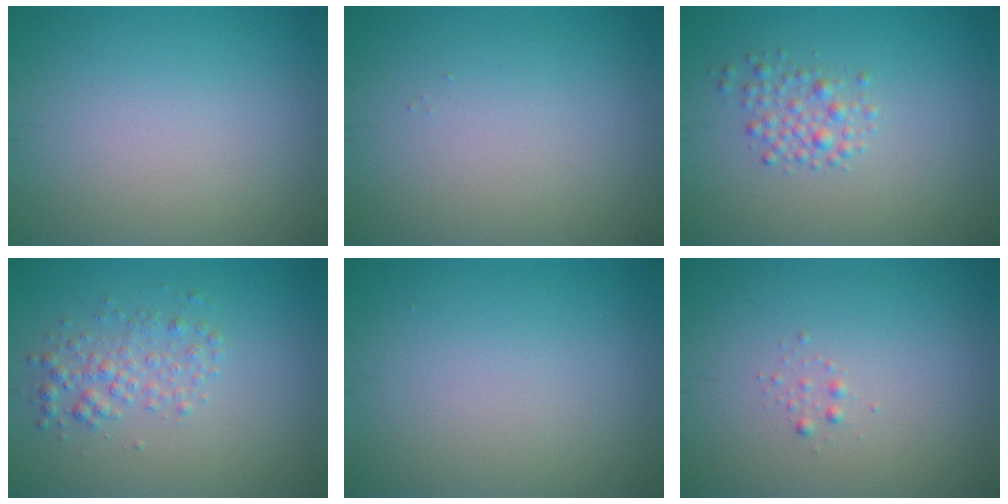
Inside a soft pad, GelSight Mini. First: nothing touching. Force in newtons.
{"total": 0.0}
{"total": 2.0, "press": 2.0, "slide": 0.0}
{"total": 2.3, "press": 2.3, "slide": 0.1}
{"total": 0.0}
{"total": 0.6, "press": 0.6, "slide": 0.0}